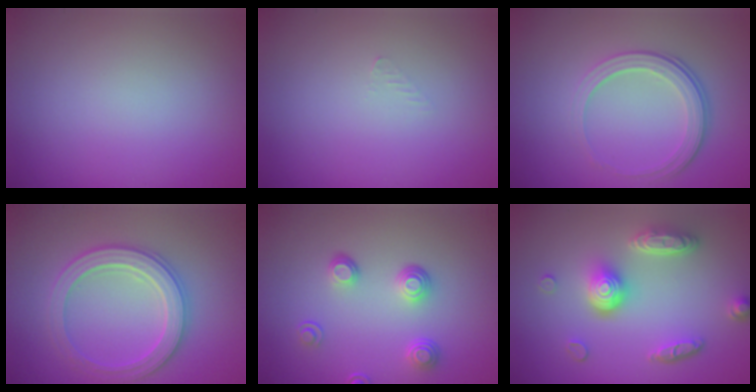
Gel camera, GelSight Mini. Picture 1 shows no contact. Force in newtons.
{"total": 0.7, "press": 0.7, "slide": 0.1}
{"total": 3.8, "press": 2.7, "slide": 2.6}
{"total": 4.8, "press": 4.8, "slide": 0.7}
{"total": 2.6, "press": 1.7, "slide": 2.0}
{"total": 5.0, "press": 3.7, "slide": 3.4}